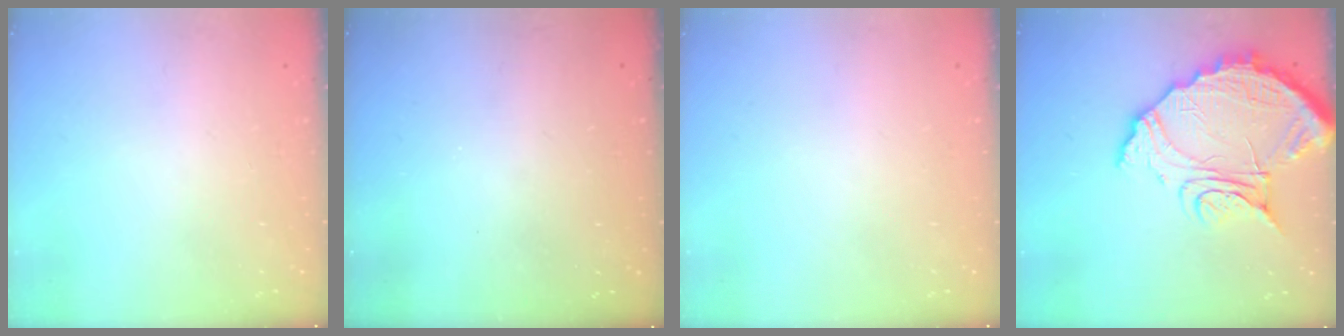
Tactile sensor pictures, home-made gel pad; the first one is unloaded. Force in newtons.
{"total": 3.2, "press": 3.2, "slide": 0.1}
{"total": 0.0}
{"total": 17.6, "press": 17.5, "slide": 1.3}